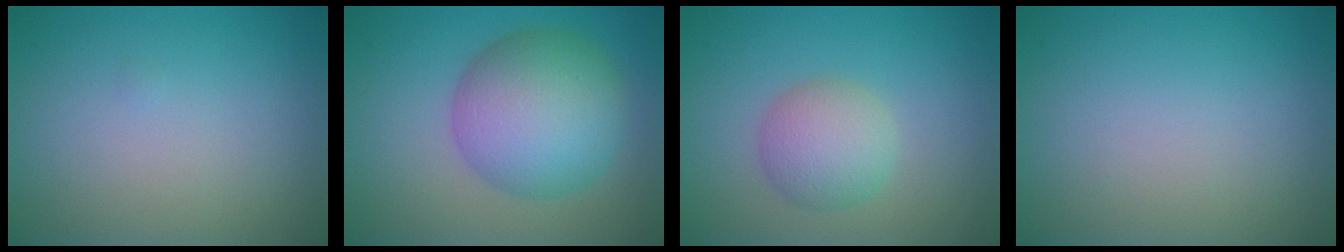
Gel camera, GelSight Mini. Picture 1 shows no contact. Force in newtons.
{"total": 8.8, "press": 8.8, "slide": 0.1}
{"total": 3.5, "press": 3.5, "slide": 0.1}
{"total": 0.0}